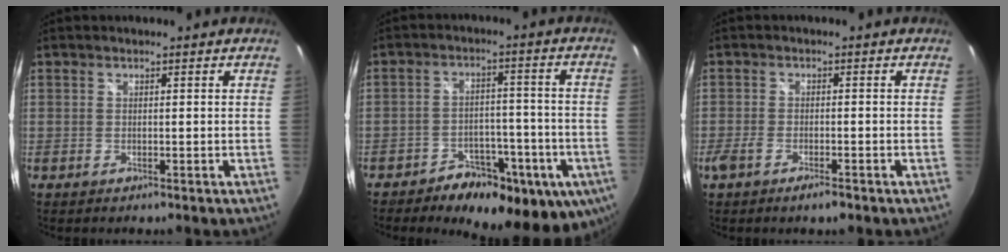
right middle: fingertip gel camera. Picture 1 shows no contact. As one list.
[{"total": 18.7, "force": [-10.9, 10.4, 11.2], "torque": [-0.173, -0.010, -0.140]}, {"total": 4.2, "force": [-2.8, 1.2, 2.9], "torque": [-0.070, -0.010, -0.054]}]